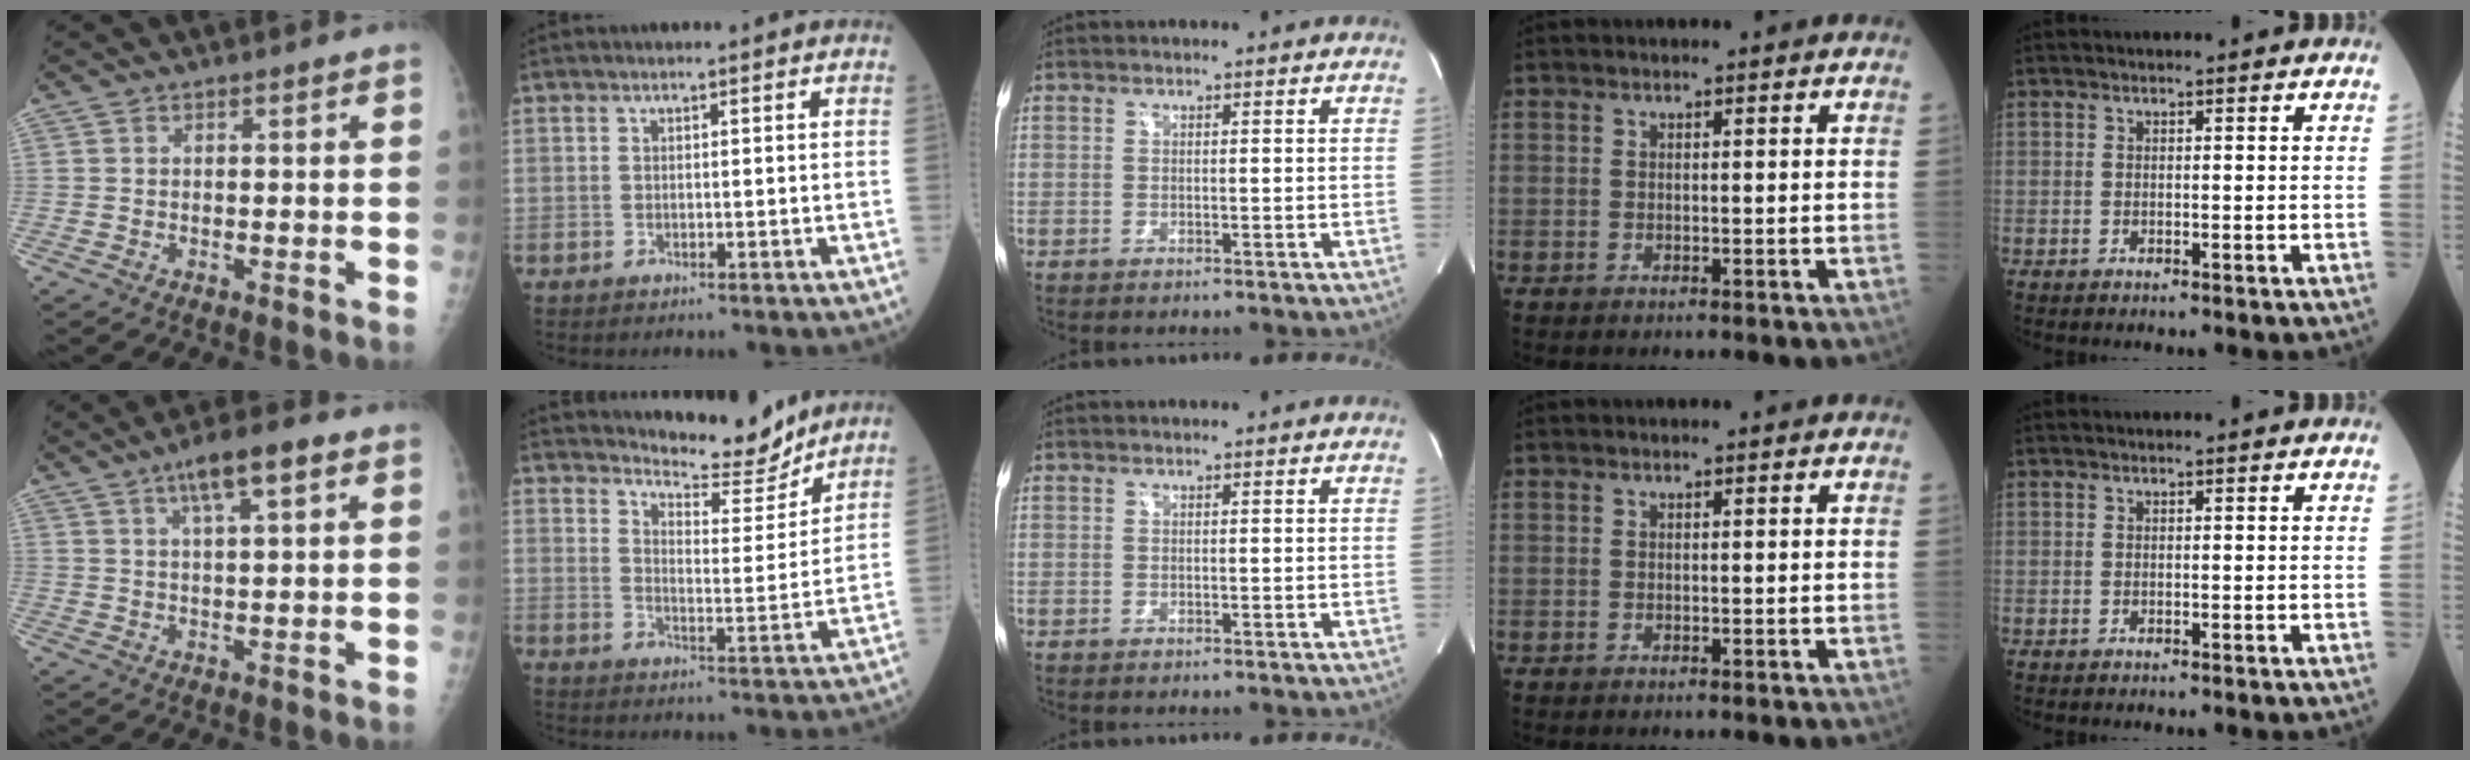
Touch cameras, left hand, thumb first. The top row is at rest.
{"thumb": {"total": 8.0, "force": [3.9, 2.0, 6.7], "torque": [-0.106, 0.002, 0.061]}, "index": {"total": 8.5, "force": [8.3, 1.2, 1.3], "torque": [-0.030, -0.020, 0.123]}}